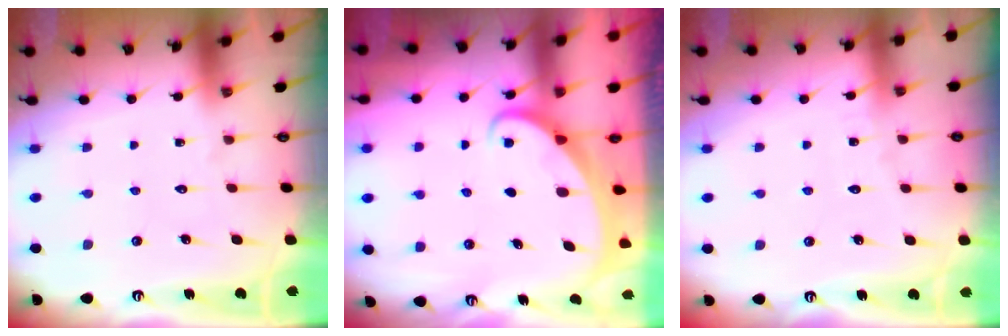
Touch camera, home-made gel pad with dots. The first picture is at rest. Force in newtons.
{"total": 1.6, "press": 1.6, "slide": 0.1}
{"total": 2.9, "press": 2.9, "slide": 0.3}